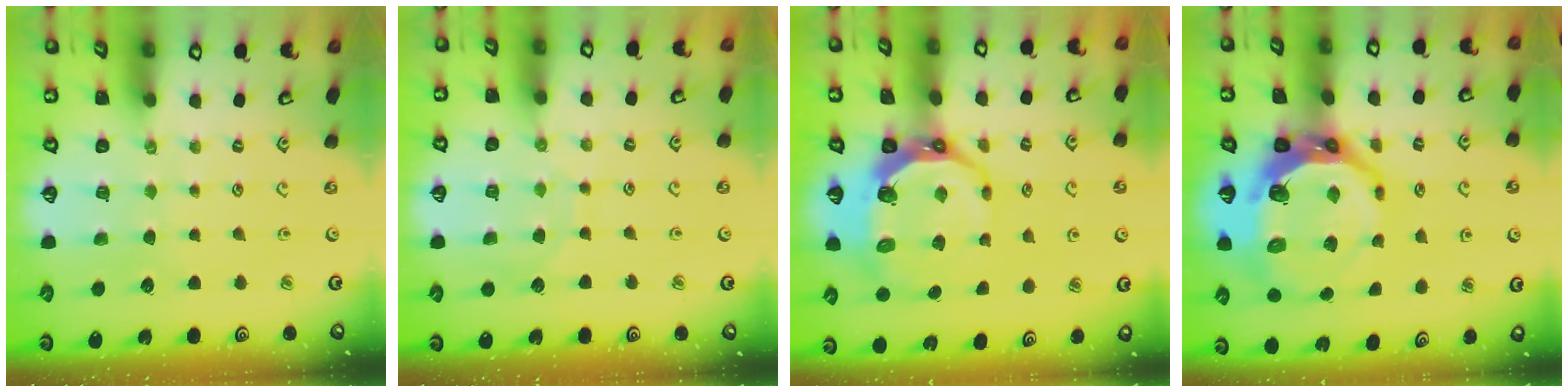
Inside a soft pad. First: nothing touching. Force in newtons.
{"total": 6.4, "press": 6.4, "slide": 0.2}
{"total": 11.5, "press": 10.6, "slide": 4.4}
{"total": 16.9, "press": 16.1, "slide": 5.3}